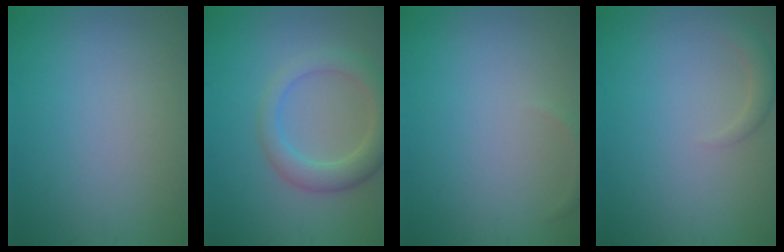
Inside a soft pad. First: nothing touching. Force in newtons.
{"total": 4.4, "press": 4.4, "slide": 0.4}
{"total": 0.6, "press": 0.6, "slide": 0.1}
{"total": 1.7, "press": 1.7, "slide": 0.1}